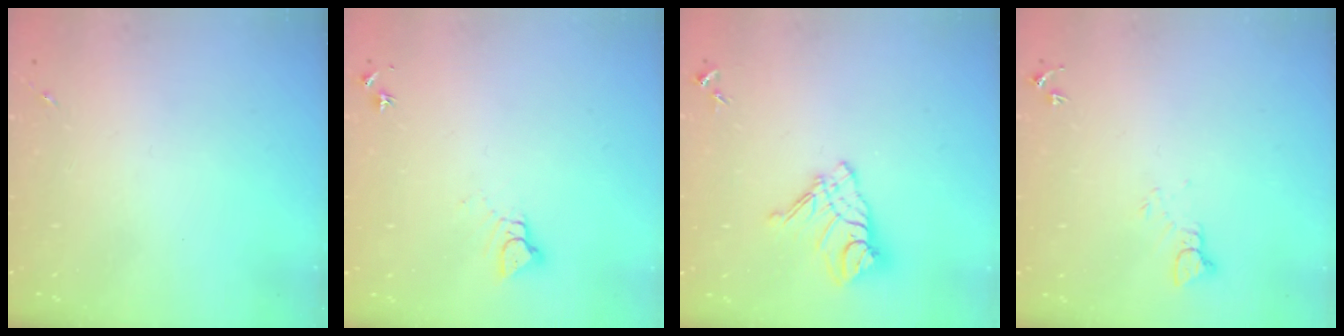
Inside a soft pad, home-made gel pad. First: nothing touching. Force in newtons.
{"total": 4.2, "press": 4.2, "slide": 0.3}
{"total": 12.6, "press": 12.5, "slide": 1.3}
{"total": 4.5, "press": 4.5, "slide": 0.3}